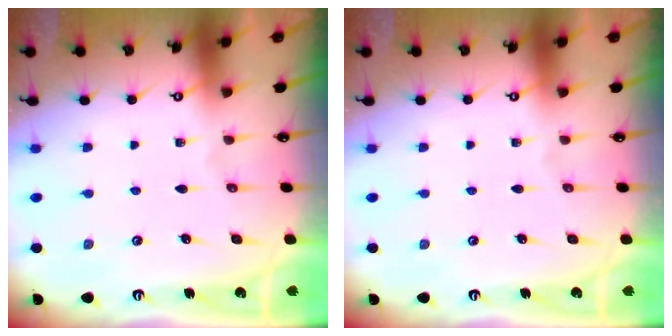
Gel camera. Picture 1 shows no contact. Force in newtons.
{"total": 0.0}